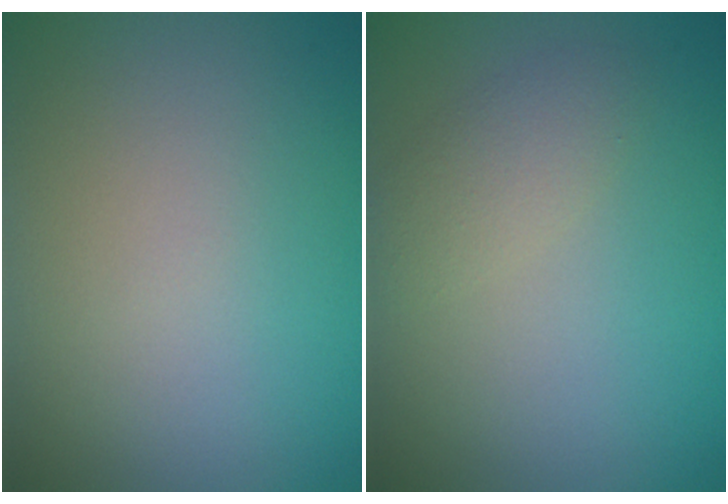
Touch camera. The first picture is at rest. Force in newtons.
{"total": 2.0, "press": 2.0, "slide": 0.2}